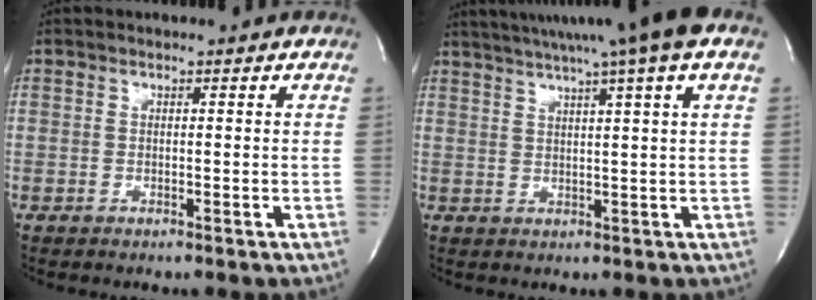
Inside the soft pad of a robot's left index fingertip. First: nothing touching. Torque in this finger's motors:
{"motor_torque": [0.76, -0.88, 0.40, 0.21]}